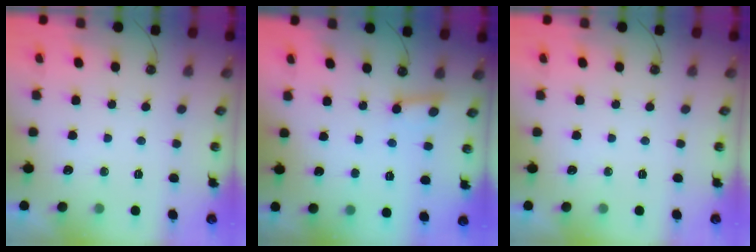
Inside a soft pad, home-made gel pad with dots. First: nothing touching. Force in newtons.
{"total": 2.8, "press": 2.7, "slide": 0.6}
{"total": 0.0}